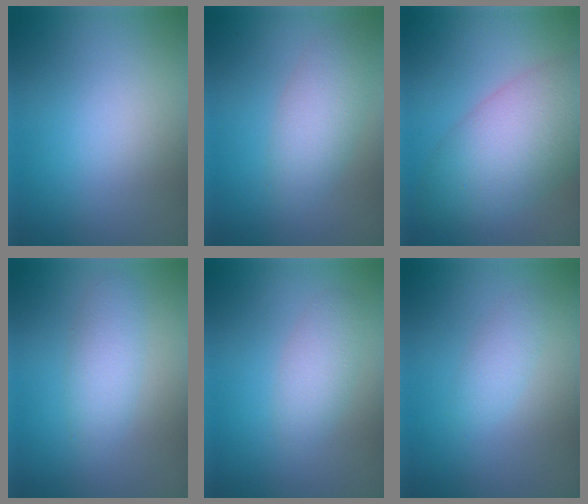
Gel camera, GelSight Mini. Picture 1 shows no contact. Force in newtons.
{"total": 3.0, "press": 3.0, "slide": 0.1}
{"total": 7.5, "press": 7.5, "slide": 0.5}
{"total": 2.1, "press": 2.1, "slide": 0.1}
{"total": 1.9, "press": 1.9, "slide": 0.1}
{"total": 1.3, "press": 1.3, "slide": 0.1}